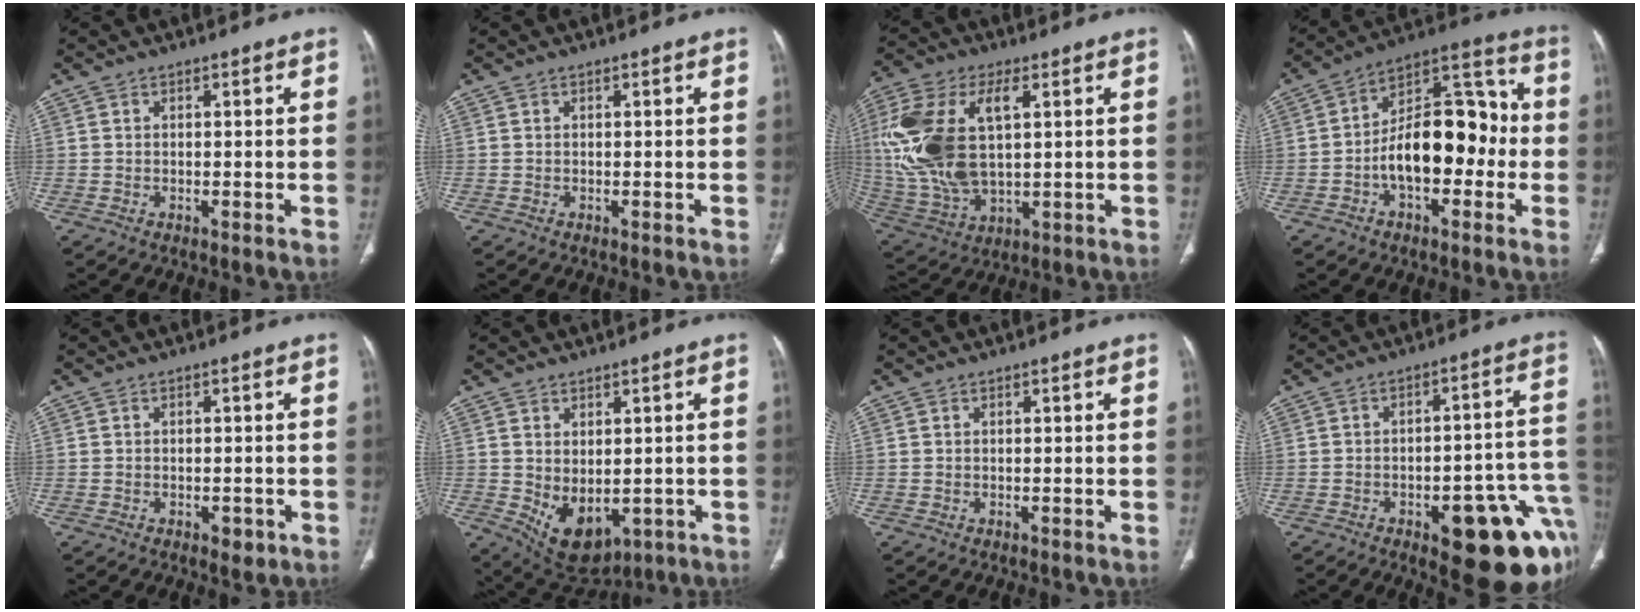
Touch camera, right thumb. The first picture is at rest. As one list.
[{"total": 0.0}, {"total": 20.3, "force": [3.6, 10.6, 16.9], "torque": [-0.375, -0.004, 0.073]}, {"total": 17.4, "force": [-2.9, 9.7, 14.1], "torque": [-0.197, 0.052, -0.053]}, {"total": 2.3, "force": [-1.0, 1.4, 1.5], "torque": [-0.013, 0.003, -0.008]}, {"total": 9.7, "force": [-1.6, 6.1, 7.3], "torque": [-0.100, -0.006, 0.005]}, {"total": 0.0}, {"total": 20.2, "force": [-8.8, 7.7, 16.5], "torque": [-0.129, 0.055, -0.098]}]